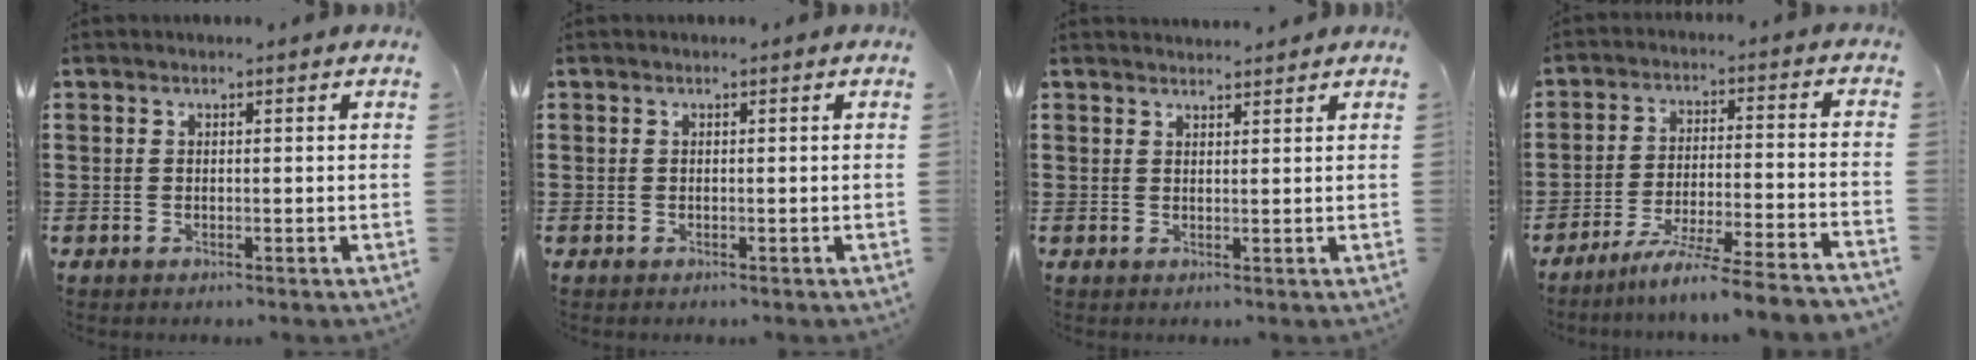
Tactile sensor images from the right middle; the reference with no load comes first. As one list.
[{"total": 0.0}, {"total": 1.5, "force": [1.5, 0.1, 0.0], "torque": [0.004, -0.002, 0.028]}, {"total": 8.0, "force": [-7.1, -1.2, 3.4], "torque": [-0.058, -0.009, -0.139]}]